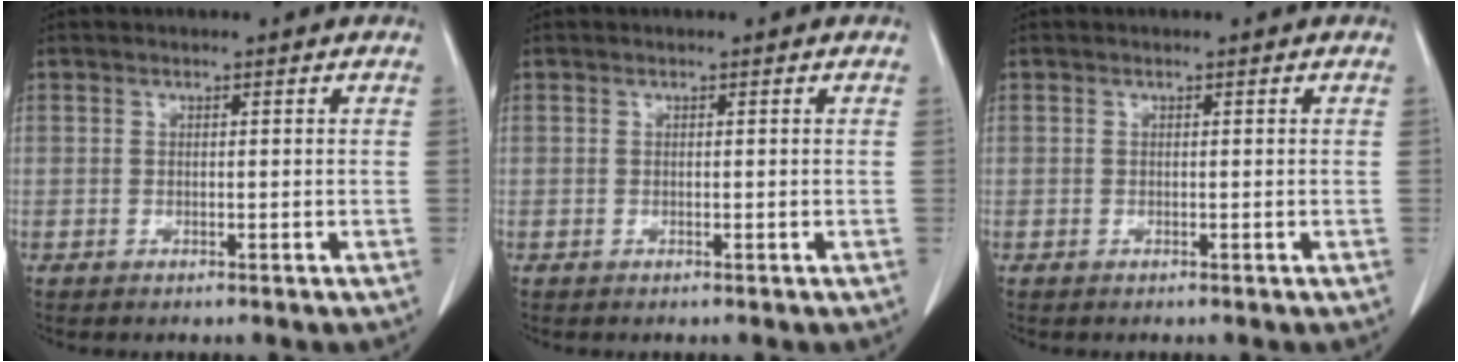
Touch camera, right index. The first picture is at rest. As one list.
[{"total": 0.0}, {"total": 0.0}]